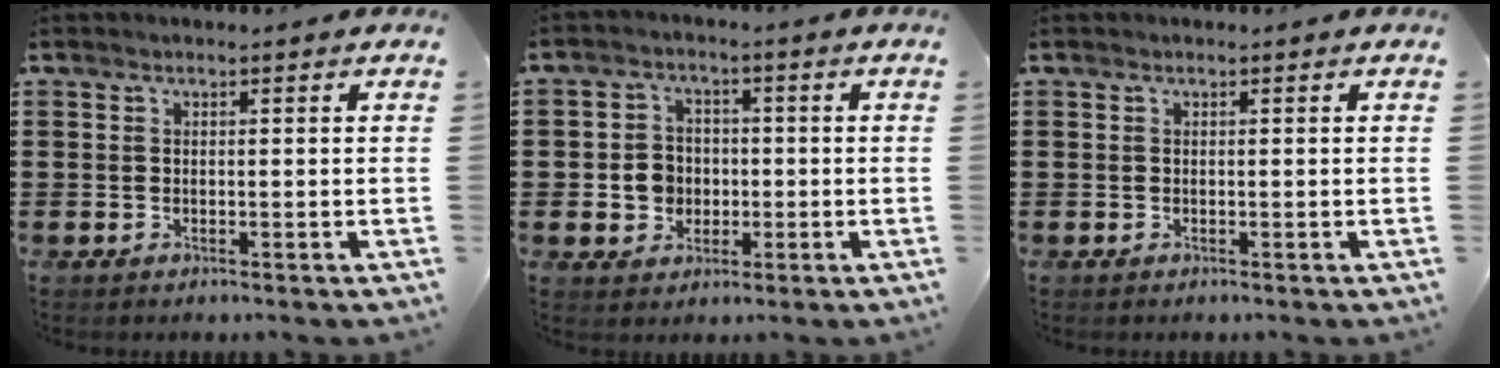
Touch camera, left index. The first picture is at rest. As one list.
[{"total": 4.4, "force": [-0.6, 4.0, 1.8], "torque": [-0.038, 0.004, -0.014]}, {"total": 0.0}]